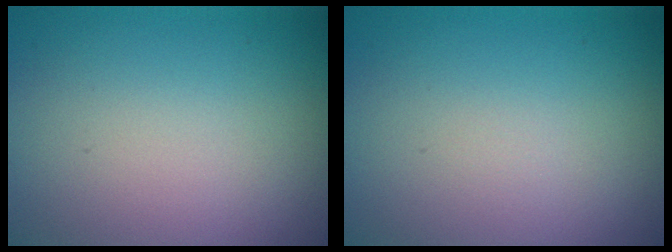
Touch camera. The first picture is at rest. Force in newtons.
{"total": 0.0}